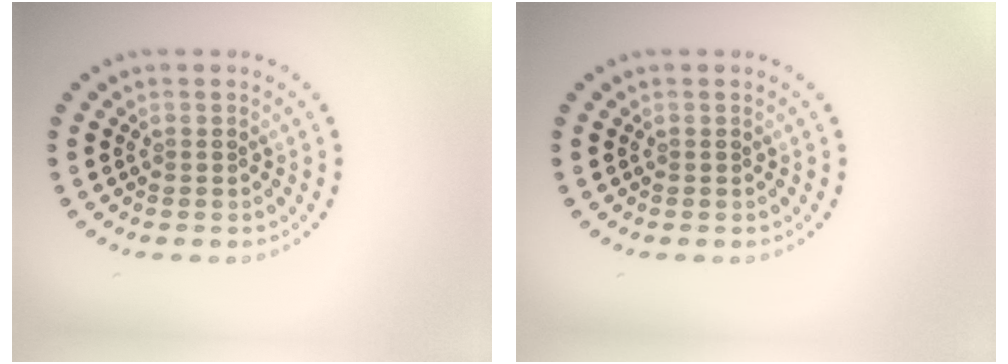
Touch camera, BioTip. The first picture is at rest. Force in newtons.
{"total": 0.0}